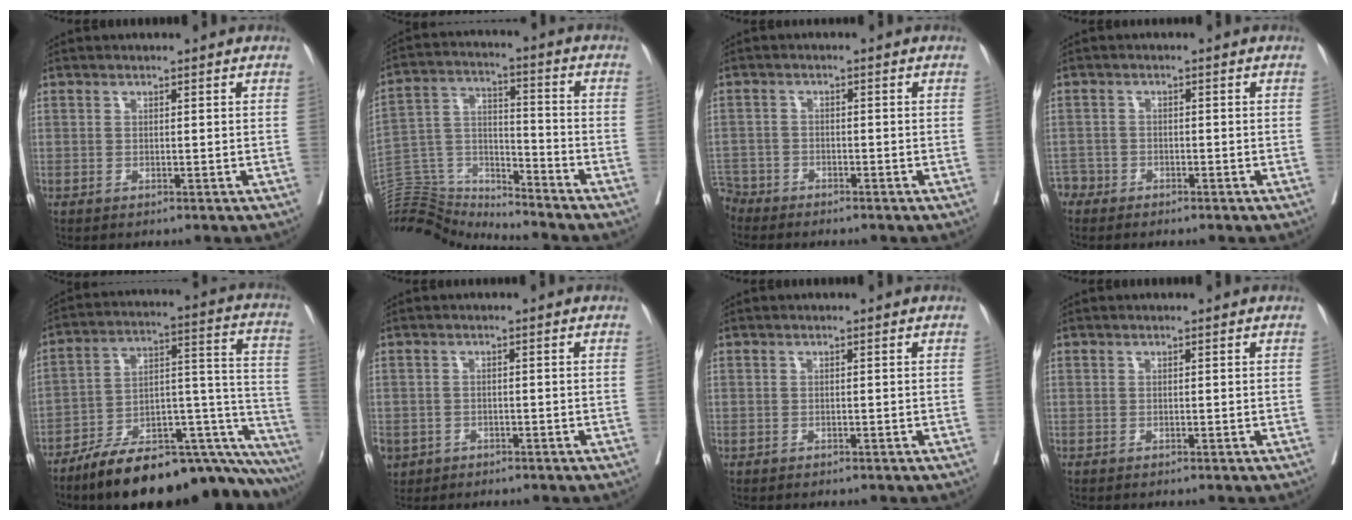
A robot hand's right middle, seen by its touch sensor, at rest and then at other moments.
{"total": 14.4, "force": [-14.3, 1.7, 1.4], "torque": [-0.038, 0.055, -0.257]}
{"total": 4.0, "force": [-3.6, 1.5, -0.7], "torque": [0.011, -0.003, -0.075]}
{"total": 2.0, "force": [-1.6, 1.2, -0.4], "torque": [-0.001, 0.006, -0.031]}
{"total": 25.4, "force": [-19.3, 5.4, 15.6], "torque": [-0.135, 0.045, -0.280]}
{"total": 6.1, "force": [-3.1, 4.9, 1.9], "torque": [-0.063, -0.003, -0.045]}
{"total": 0.0}
{"total": 0.0}